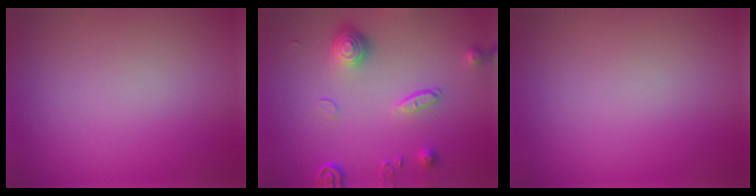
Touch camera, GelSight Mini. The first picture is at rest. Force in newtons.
{"total": 4.2, "press": 3.2, "slide": 2.7}
{"total": 0.0}